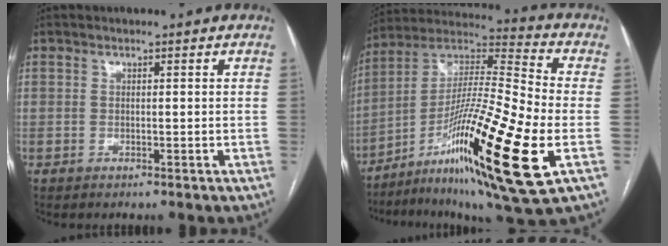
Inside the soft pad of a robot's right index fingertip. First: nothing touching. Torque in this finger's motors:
{"motor_torque": [1.71, -0.43, 0.54, 0.21]}